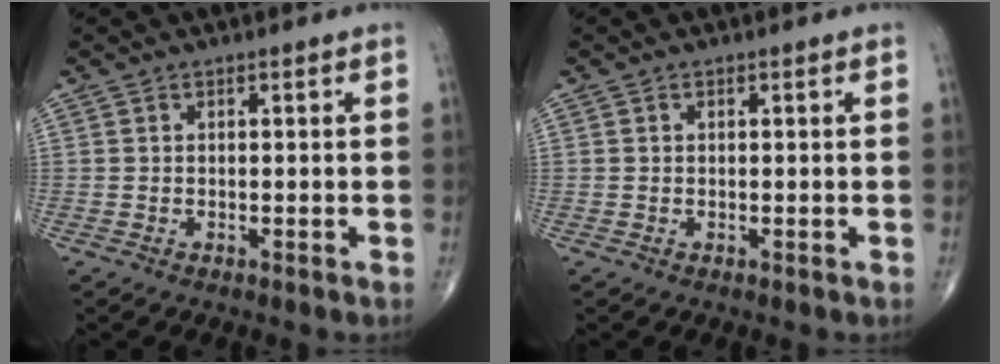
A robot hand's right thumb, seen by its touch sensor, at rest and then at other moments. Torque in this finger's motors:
{"motor_torque": [-0.19, -0.13, -0.05, 0.01, 0.05]}